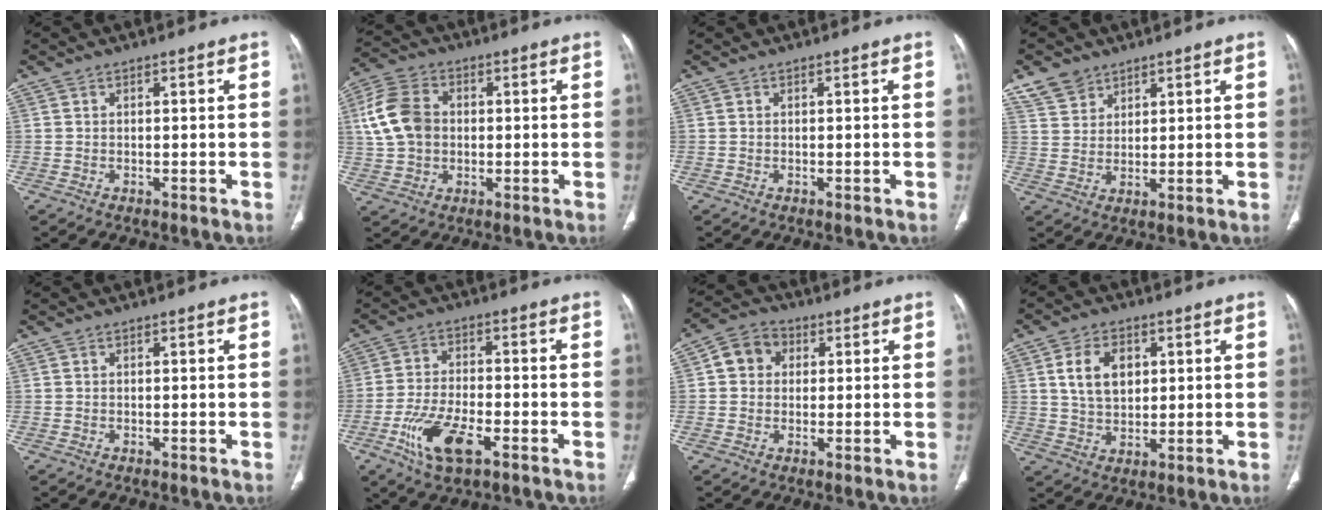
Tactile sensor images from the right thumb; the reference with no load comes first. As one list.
[{"total": 10.7, "force": [1.1, 8.1, 7.0], "torque": [-0.128, 0.013, 0.018]}, {"total": 0.0}, {"total": 5.4, "force": [3.9, 3.4, 1.3], "torque": [-0.012, -0.015, 0.082]}, {"total": 0.0}, {"total": 10.9, "force": [-4.9, 4.5, 8.6], "torque": [-0.177, 0.010, -0.087]}, {"total": 6.5, "force": [1.3, 5.6, 3.0], "torque": [-0.032, 0.010, 0.014]}, {"total": 8.5, "force": [2.4, 5.7, 5.8], "torque": [-0.081, -0.009, 0.047]}]